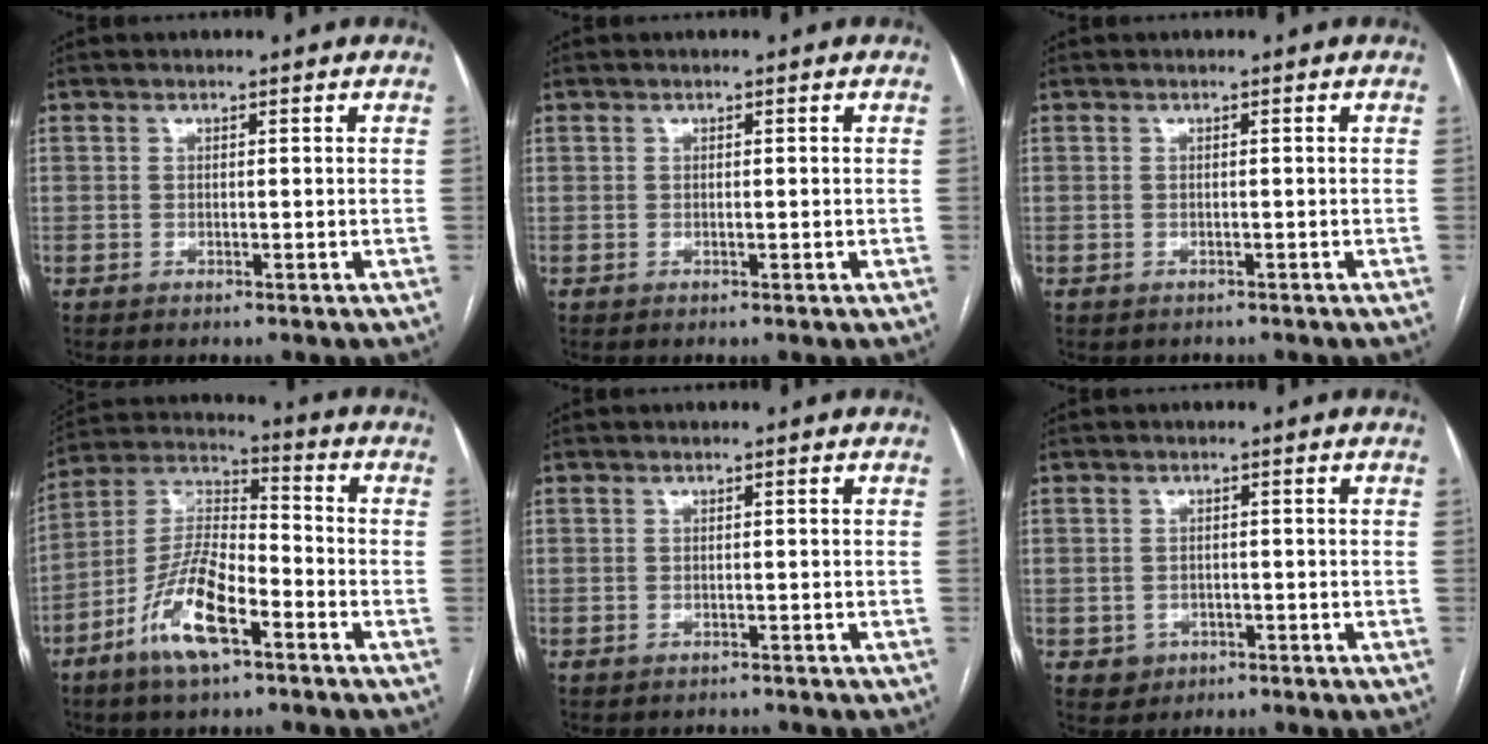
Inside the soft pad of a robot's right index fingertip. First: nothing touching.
{"total": 0.0}
{"total": 0.8, "force": [-0.6, 0.5, 0.1], "torque": [-0.006, 0.001, -0.007]}
{"total": 12.9, "force": [-6.5, 3.7, 10.5], "torque": [-0.217, 0.004, -0.122]}
{"total": 1.6, "force": [-1.4, 0.7, -0.1], "torque": [0.002, 0.000, -0.021]}
{"total": 2.7, "force": [-1.1, 2.4, 0.4], "torque": [0.000, 0.008, -0.010]}